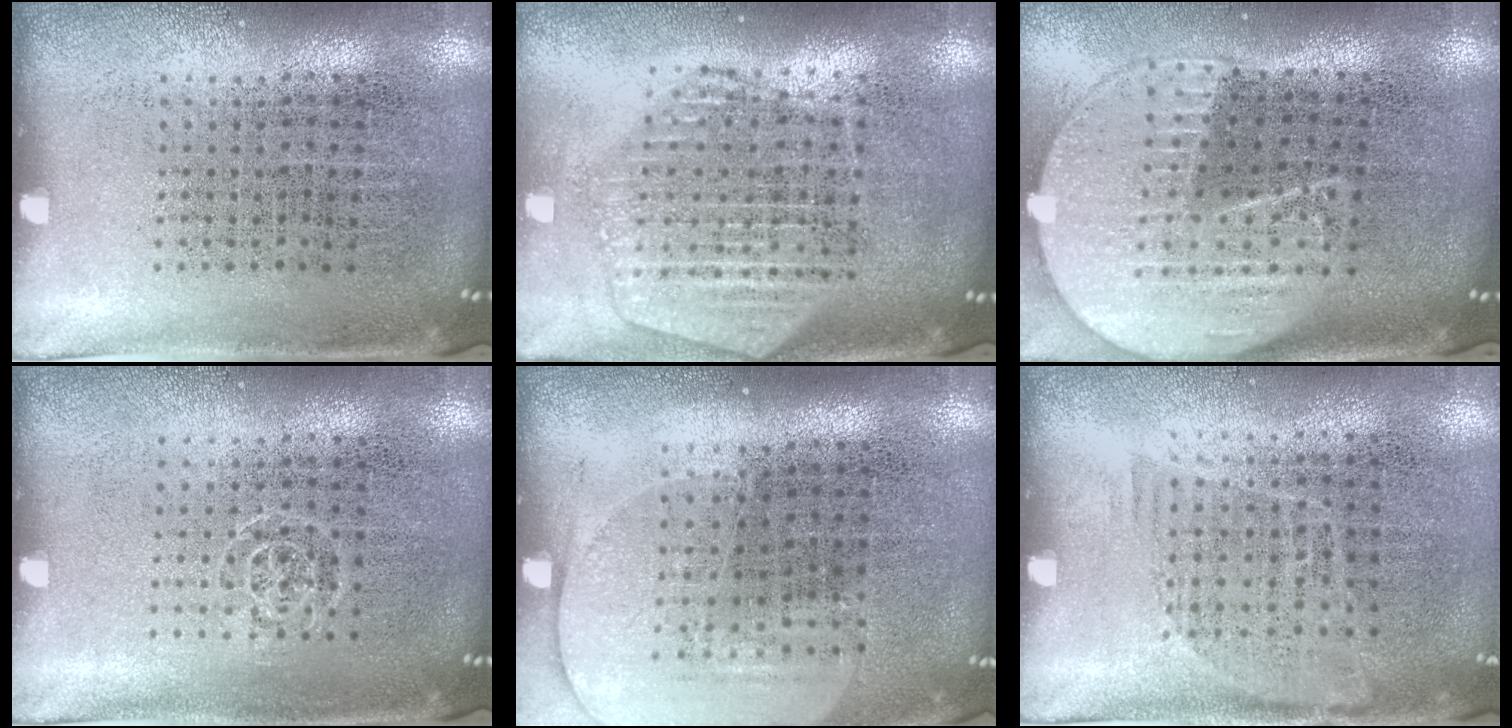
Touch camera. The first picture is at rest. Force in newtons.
{"total": 2.2, "press": 2.0, "slide": 1.0}
{"total": 2.1, "press": 1.9, "slide": 1.0}
{"total": 0.6, "press": 0.5, "slide": 0.3}
{"total": 1.5, "press": 1.4, "slide": 0.6}
{"total": 1.1, "press": 0.8, "slide": 0.6}